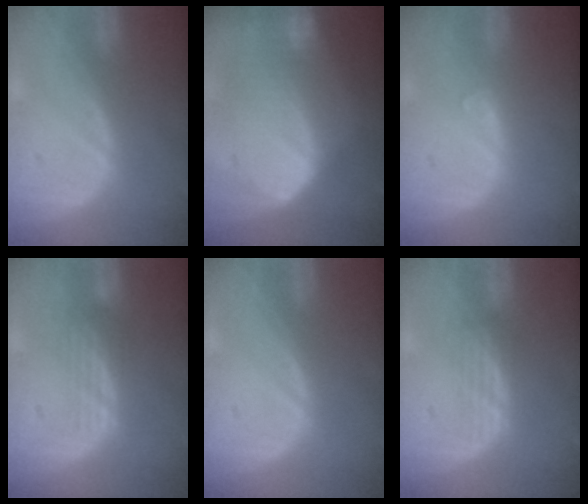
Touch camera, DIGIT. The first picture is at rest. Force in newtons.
{"total": 10.5, "press": 9.1, "slide": 5.2}
{"total": 0.9, "press": 0.8, "slide": 0.2}
{"total": 3.5, "press": 2.8, "slide": 2.1}
{"total": 0.0}
{"total": 2.4, "press": 2.3, "slide": 0.6}